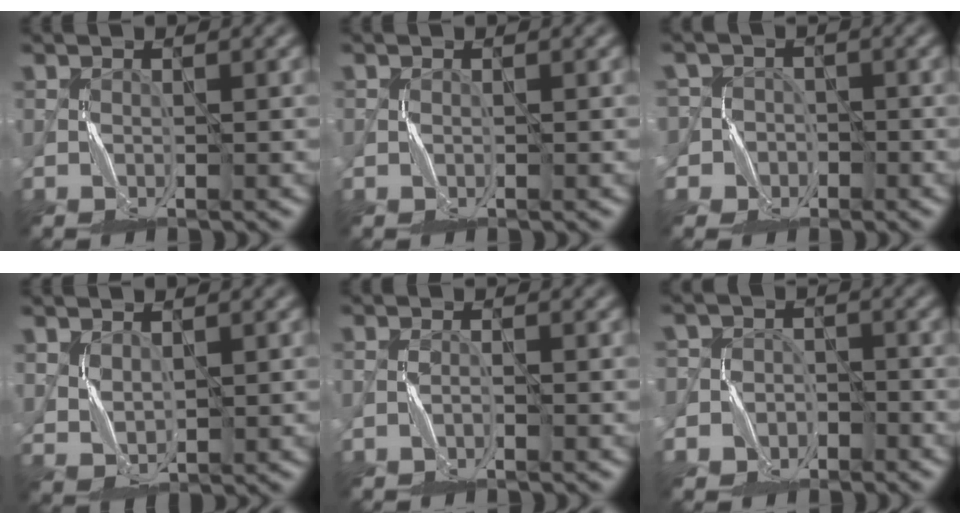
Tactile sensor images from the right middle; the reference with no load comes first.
{"total": 0.0}
{"total": 4.1, "force": [-1.2, 3.9, -0.4], "torque": [0.017, 0.021, -0.046]}
{"total": 2.2, "force": [0.9, 1.5, 1.3], "torque": [-0.038, -0.003, 0.026]}
{"total": 0.9, "force": [-0.9, 0.0, 0.1], "torque": [-0.003, 0.007, -0.017]}
{"total": 4.1, "force": [-2.2, 3.4, -0.2], "torque": [0.028, 0.012, -0.062]}